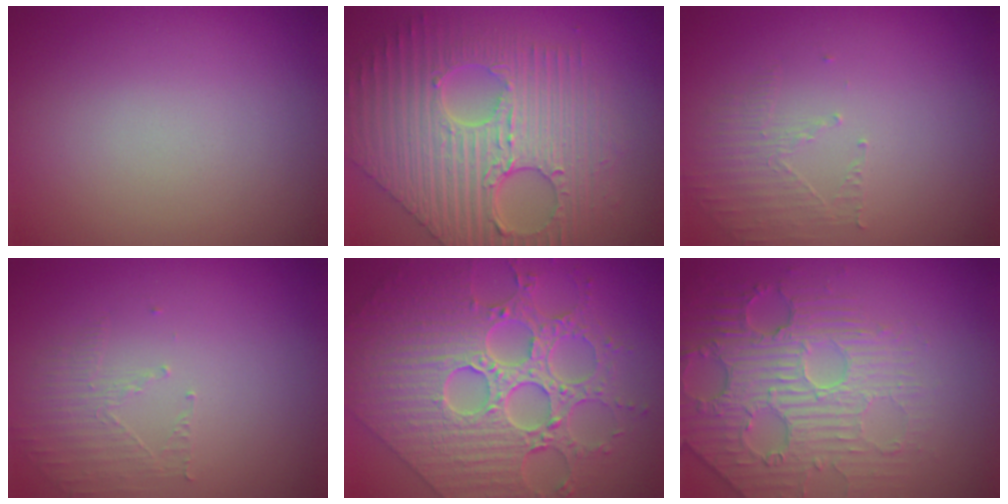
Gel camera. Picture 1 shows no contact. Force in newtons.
{"total": 9.6, "press": 6.9, "slide": 6.7}
{"total": 1.6, "press": 0.7, "slide": 1.4}
{"total": 1.6, "press": 0.7, "slide": 1.4}
{"total": 9.3, "press": 7.0, "slide": 6.1}
{"total": 4.5, "press": 4.2, "slide": 1.6}